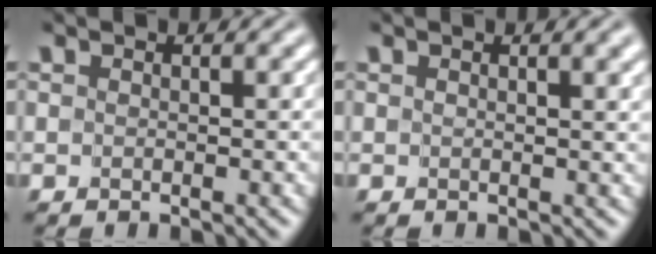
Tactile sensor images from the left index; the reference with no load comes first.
{"total": 3.3, "force": [1.6, 1.1, 2.6], "torque": [-0.022, 0.003, 0.010]}